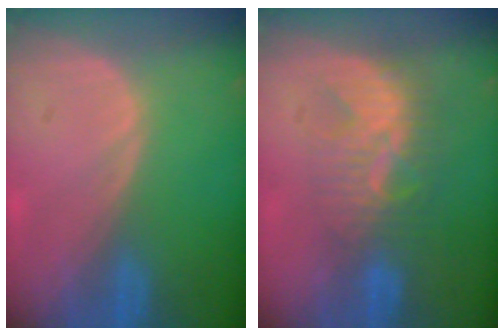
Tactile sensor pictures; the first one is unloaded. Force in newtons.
{"total": 7.8, "press": 7.2, "slide": 2.8}